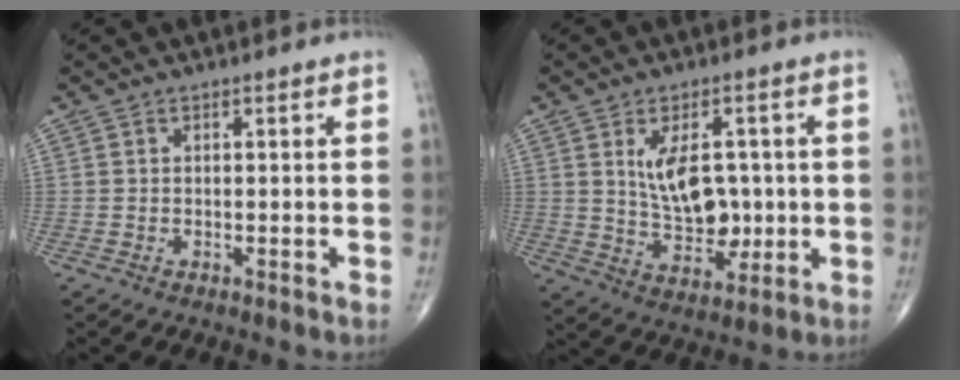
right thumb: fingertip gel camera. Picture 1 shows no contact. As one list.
[{"total": 10.9, "force": [1.4, 6.6, 8.5], "torque": [-0.114, -0.010, 0.040]}]